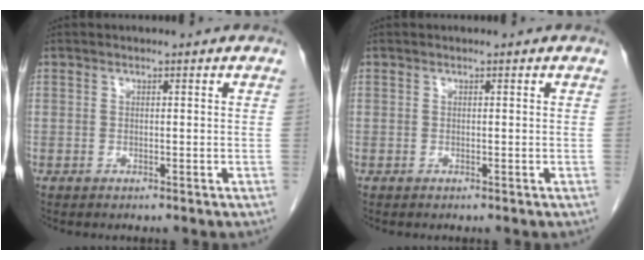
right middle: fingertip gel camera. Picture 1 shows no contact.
{"total": 0.0}